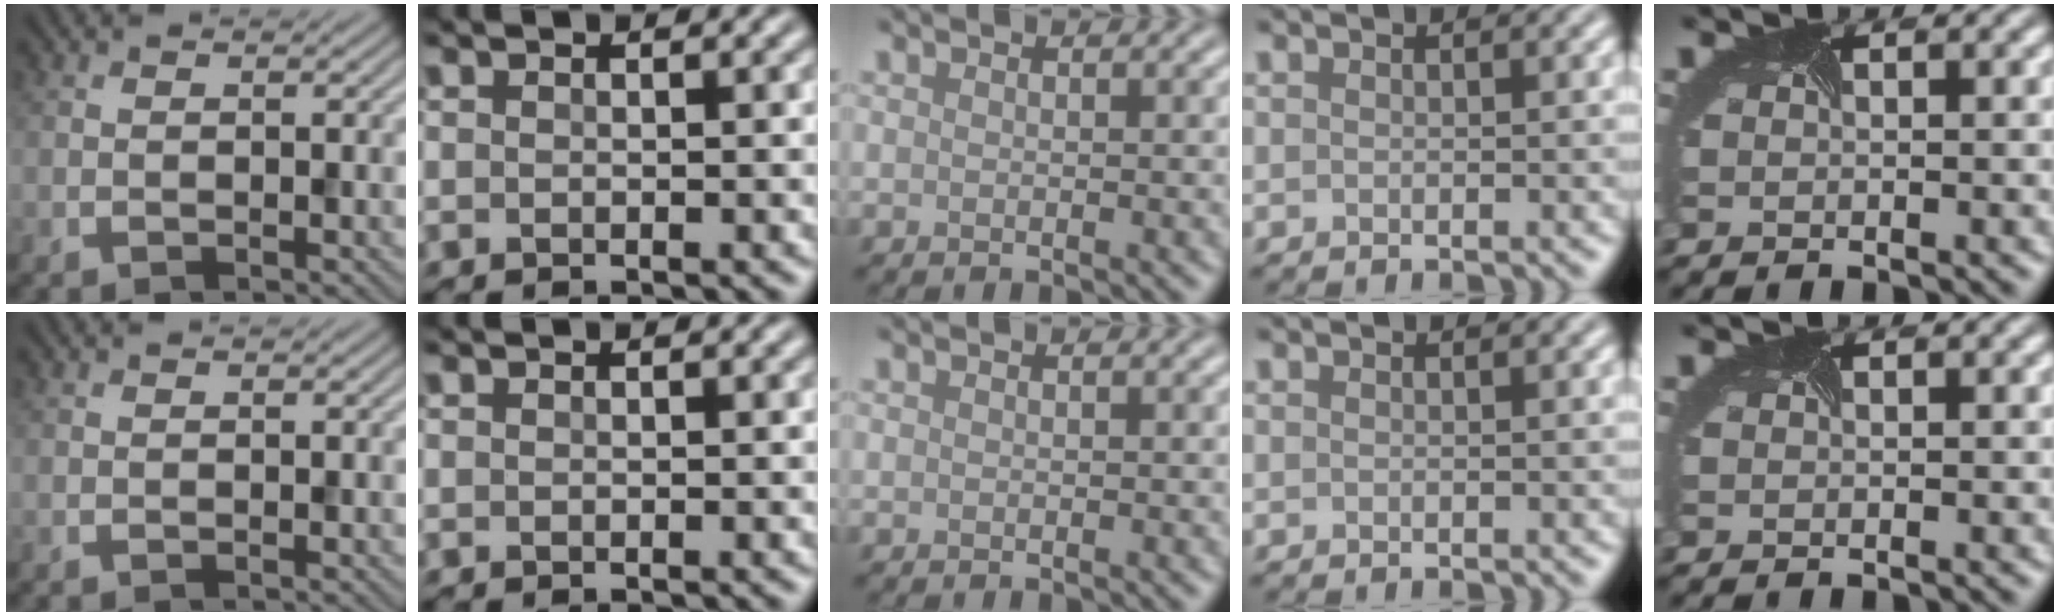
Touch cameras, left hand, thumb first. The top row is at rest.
{}